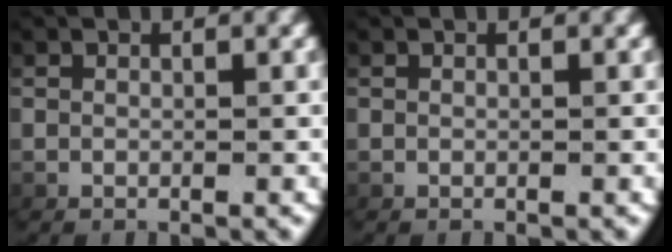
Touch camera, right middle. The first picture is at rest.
{"total": 0.0}